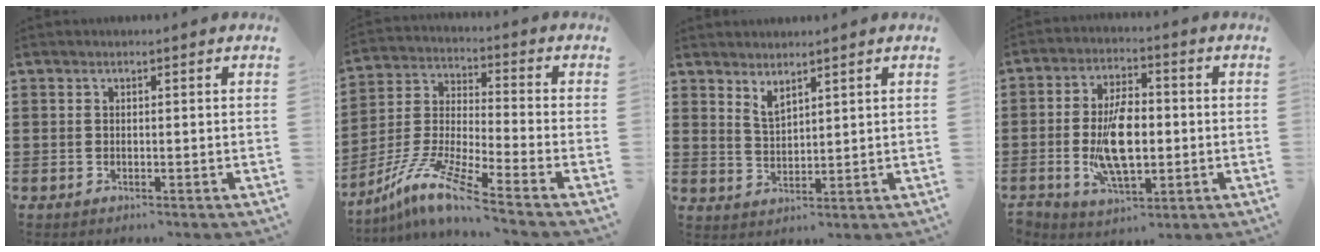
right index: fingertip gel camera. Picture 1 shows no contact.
{"total": 9.4, "force": [-7.2, 0.3, 5.9], "torque": [-0.143, -0.012, -0.153]}
{"total": 2.6, "force": [2.2, 0.8, 1.1], "torque": [-0.027, 0.005, 0.041]}
{"total": 10.0, "force": [-1.3, 5.0, 8.6], "torque": [-0.173, -0.002, -0.026]}